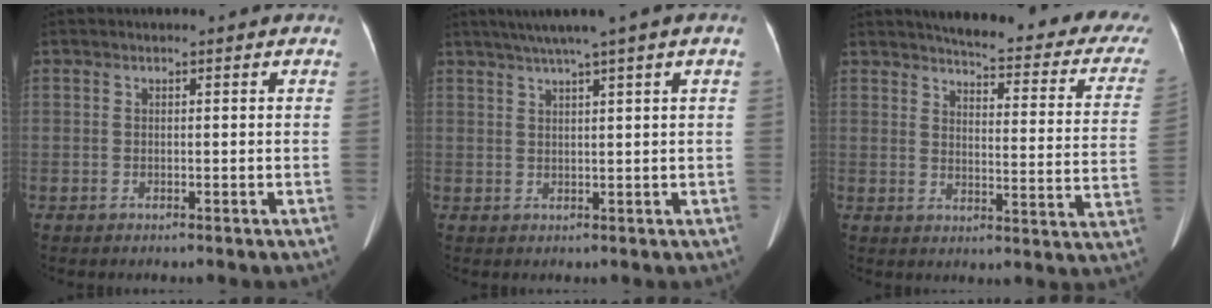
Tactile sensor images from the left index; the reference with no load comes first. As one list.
[{"total": 6.8, "force": [4.4, -1.1, 5.1], "torque": [-0.080, 0.028, 0.071]}, {"total": 22.7, "force": [20.0, 4.0, 10.0], "torque": [-0.110, -0.062, 0.209]}]